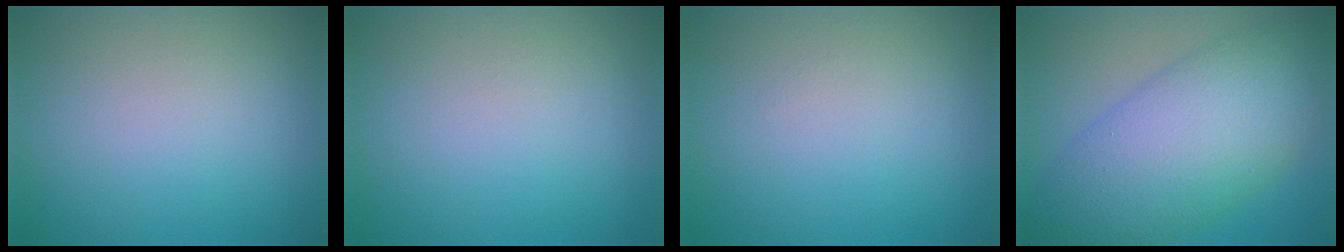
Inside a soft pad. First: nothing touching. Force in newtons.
{"total": 0.0}
{"total": 0.0}
{"total": 10.3, "press": 10.3, "slide": 0.1}